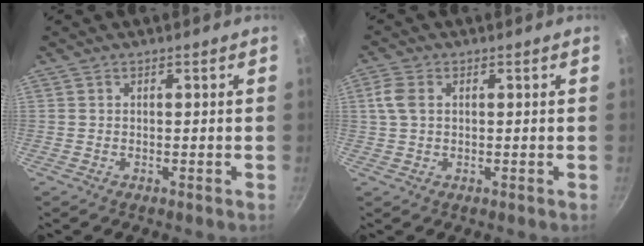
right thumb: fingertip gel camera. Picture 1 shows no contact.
{"total": 3.9, "force": [0.8, 2.6, 2.8], "torque": [-0.062, 0.009, 0.013]}